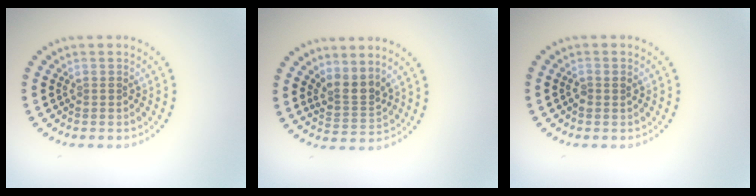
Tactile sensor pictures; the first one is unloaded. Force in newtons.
{"total": 2.7, "press": 1.9, "slide": 1.9}
{"total": 0.8, "press": 0.8, "slide": 0.1}